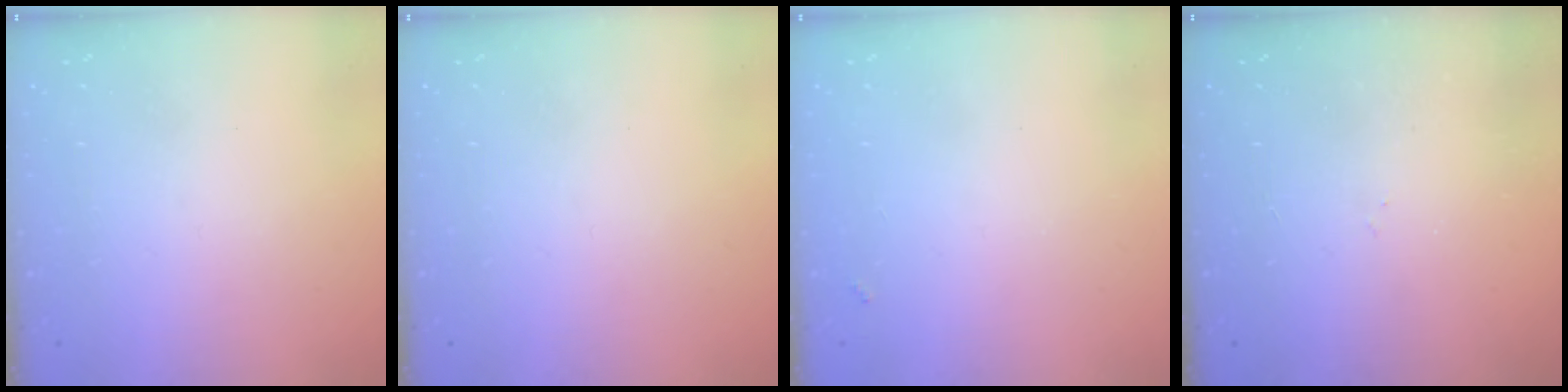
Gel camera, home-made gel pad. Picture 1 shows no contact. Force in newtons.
{"total": 0.0}
{"total": 3.6, "press": 3.6, "slide": 0.3}
{"total": 4.0, "press": 4.0, "slide": 0.5}